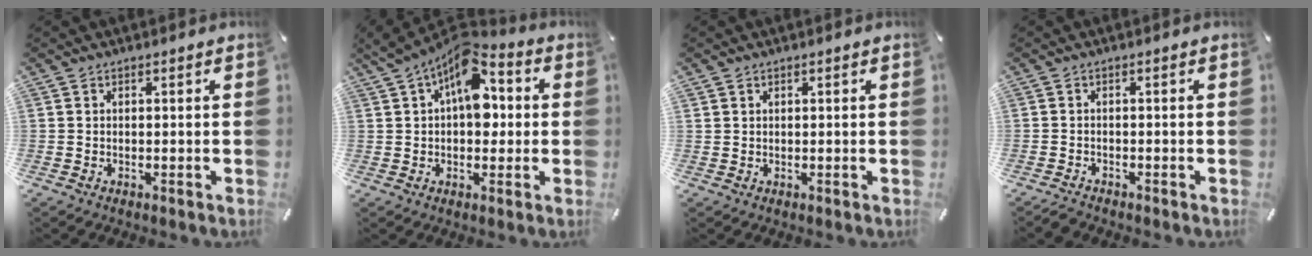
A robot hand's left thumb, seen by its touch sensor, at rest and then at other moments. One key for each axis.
{"total": 12.9, "fx": 3.9, "fy": 8.1, "fz": 9.3, "tx": -0.139, "ty": -0.020, "tz": 0.067}
{"total": 0.7, "fx": 0.4, "fy": 0.5, "fz": -0.1, "tx": 0.003, "ty": 0.001, "tz": 0.008}
{"total": 1.4, "fx": -1.4, "fy": 0.1, "fz": 0.1, "tx": -0.003, "ty": 0.005, "tz": -0.029}